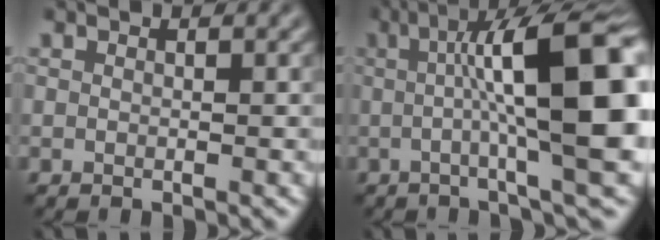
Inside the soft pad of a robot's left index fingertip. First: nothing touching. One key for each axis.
{"total": 12.8, "fx": 0.7, "fy": 2.5, "fz": 12.5, "tx": -0.163, "ty": 0.018, "tz": 0.010}